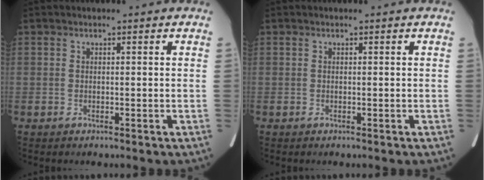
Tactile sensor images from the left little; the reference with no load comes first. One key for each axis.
{"total": 0.0}